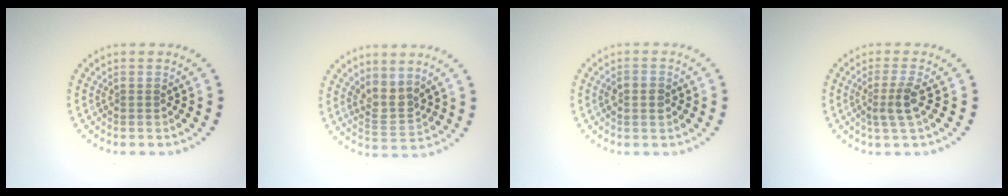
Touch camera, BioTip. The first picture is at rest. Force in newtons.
{"total": 2.5, "press": 2.0, "slide": 1.6}
{"total": 1.4, "press": 1.4, "slide": 0.2}
{"total": 2.4, "press": 1.8, "slide": 1.5}